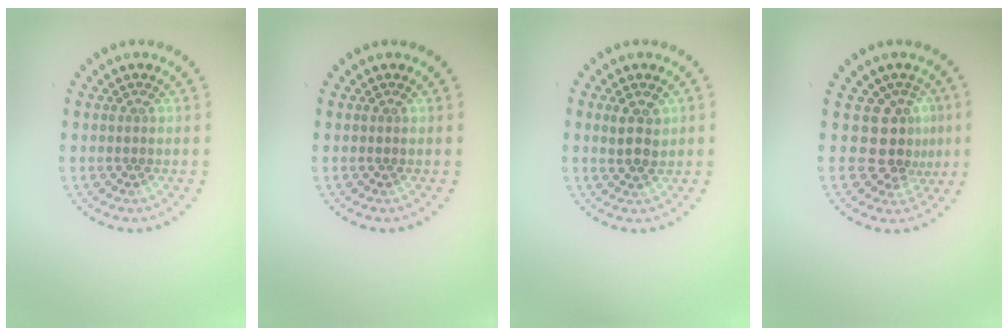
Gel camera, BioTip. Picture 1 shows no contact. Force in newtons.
{"total": 0.0}
{"total": 2.3, "press": 2.2, "slide": 0.6}
{"total": 3.6, "press": 2.7, "slide": 2.4}